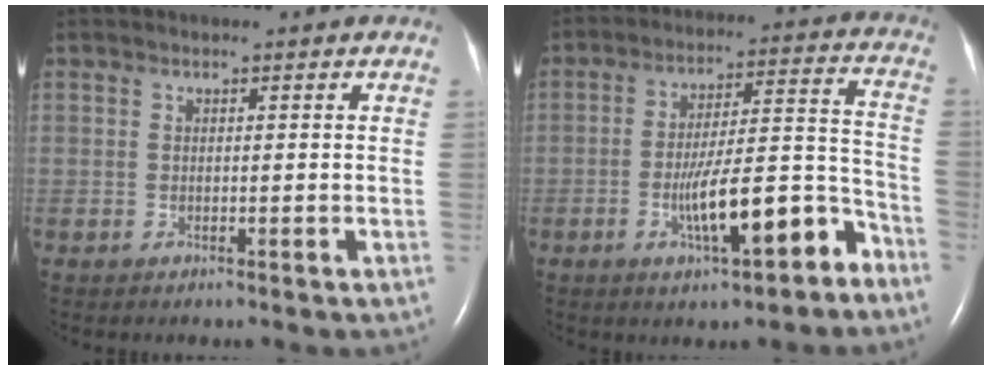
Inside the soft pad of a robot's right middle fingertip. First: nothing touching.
{"total": 12.7, "force": [-6.8, 2.5, 10.4], "torque": [-0.161, 0.024, -0.098]}